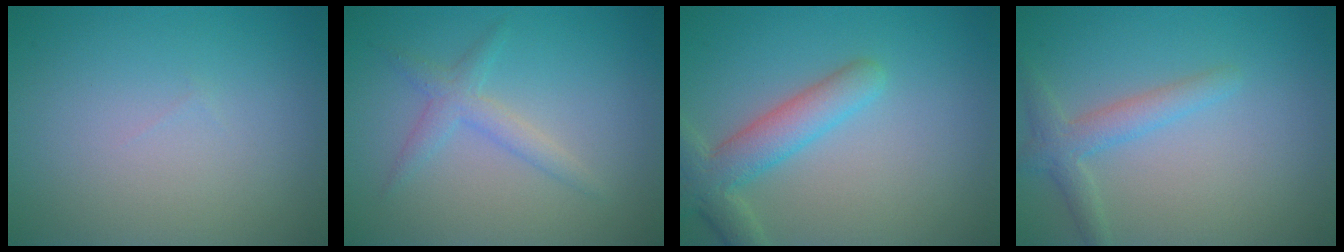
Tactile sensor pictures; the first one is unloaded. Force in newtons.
{"total": 2.0, "press": 2.0, "slide": 0.1}
{"total": 4.3, "press": 4.3, "slide": 0.3}
{"total": 2.5, "press": 2.5, "slide": 0.1}